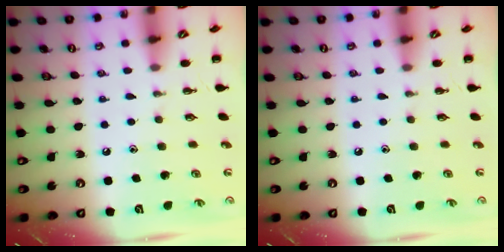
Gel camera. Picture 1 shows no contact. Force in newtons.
{"total": 0.0}